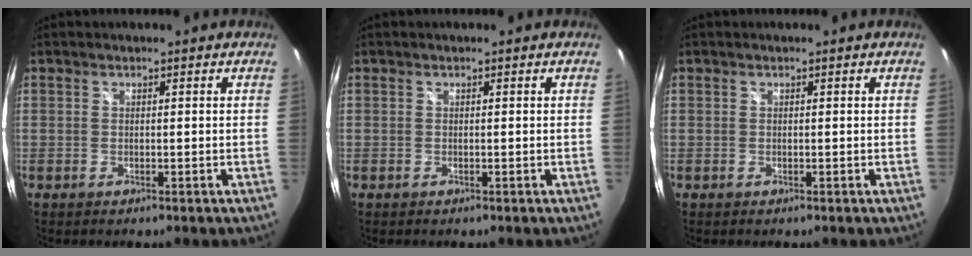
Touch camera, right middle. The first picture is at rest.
{"total": 0.0}
{"total": 0.0}